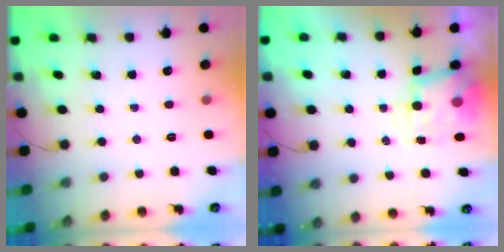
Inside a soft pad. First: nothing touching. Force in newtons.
{"total": 7.6, "press": 7.4, "slide": 1.7}